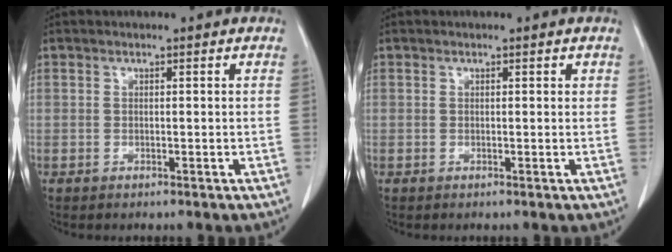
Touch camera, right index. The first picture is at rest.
{"total": 0.6, "force": [0.3, 0.4, 0.4], "torque": [-0.004, 0.000, 0.002]}